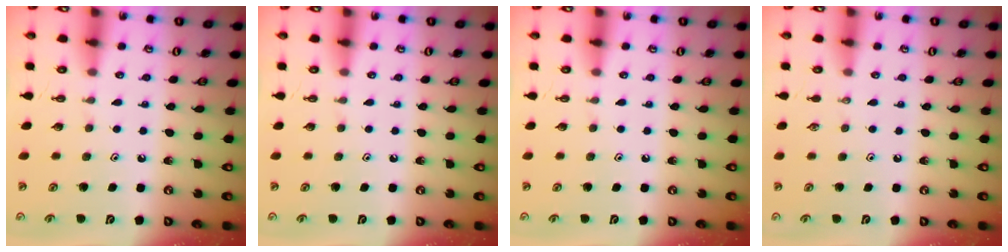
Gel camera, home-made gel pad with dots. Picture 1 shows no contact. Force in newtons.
{"total": 0.0}
{"total": 0.0}
{"total": 0.0}